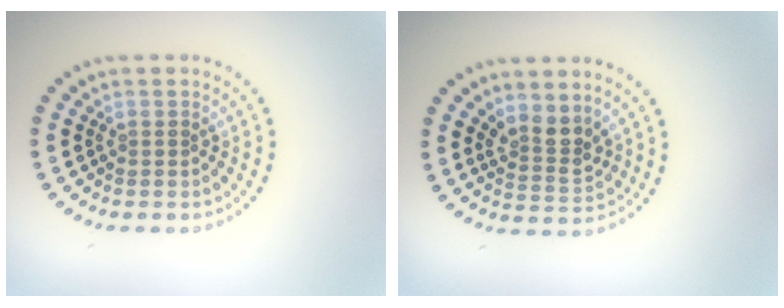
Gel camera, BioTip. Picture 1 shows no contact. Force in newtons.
{"total": 2.7, "press": 2.3, "slide": 1.5}